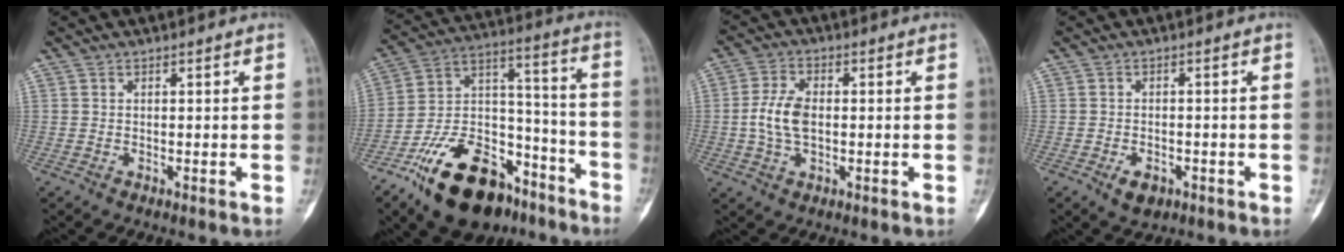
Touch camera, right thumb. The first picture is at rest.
{"total": 24.6, "force": [-15.7, 13.0, 13.7], "torque": [-0.229, 0.089, -0.264]}
{"total": 7.1, "force": [-0.3, 4.1, 5.8], "torque": [-0.123, 0.009, -0.007]}
{"total": 5.8, "force": [-2.9, 3.2, 3.9], "torque": [-0.061, 0.009, -0.043]}